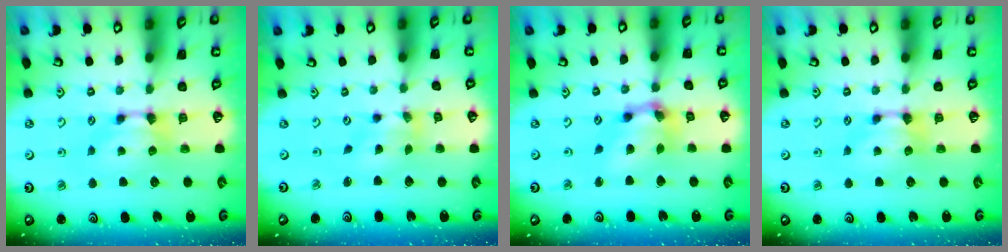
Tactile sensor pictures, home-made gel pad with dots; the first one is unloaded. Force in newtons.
{"total": 1.6, "press": 0.2, "slide": 1.5}
{"total": 7.0, "press": 6.6, "slide": 2.3}
{"total": 0.0}